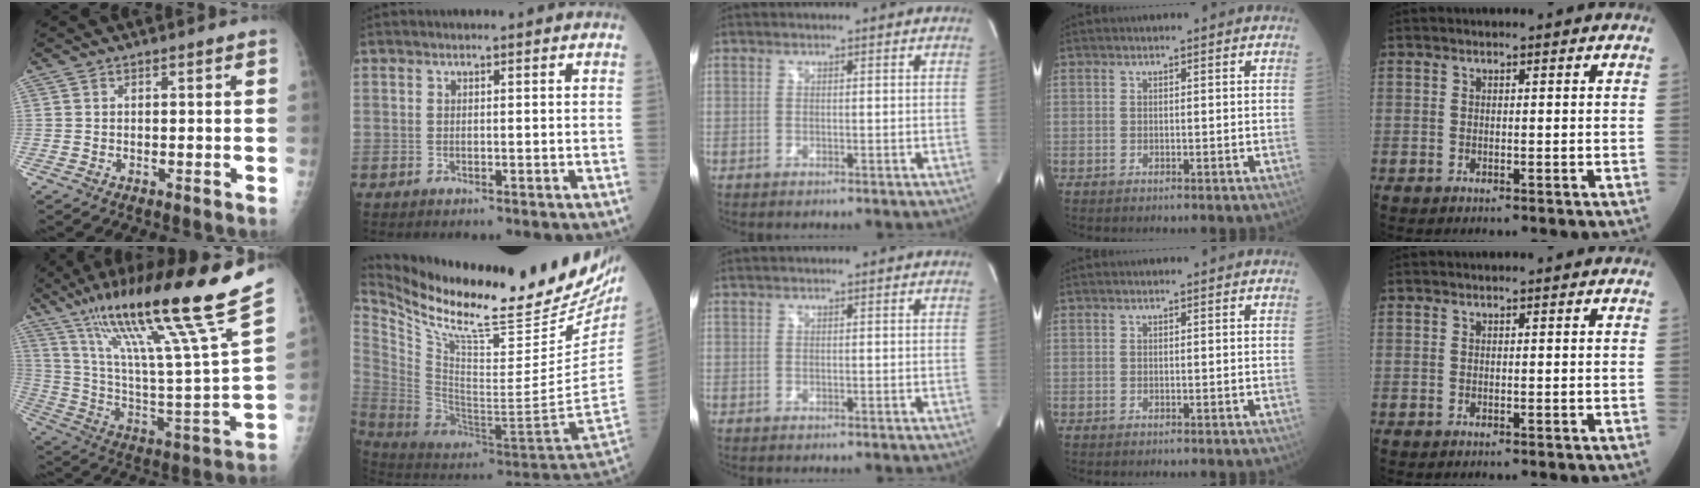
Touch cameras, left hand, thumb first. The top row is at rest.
{"thumb": {"total": 30.0, "force": [19.3, 1.7, 23.0], "torque": [-0.367, -0.058, 0.332]}, "index": {"total": 32.1, "force": [26.7, 4.2, 17.4], "torque": [-0.304, -0.094, 0.393]}}